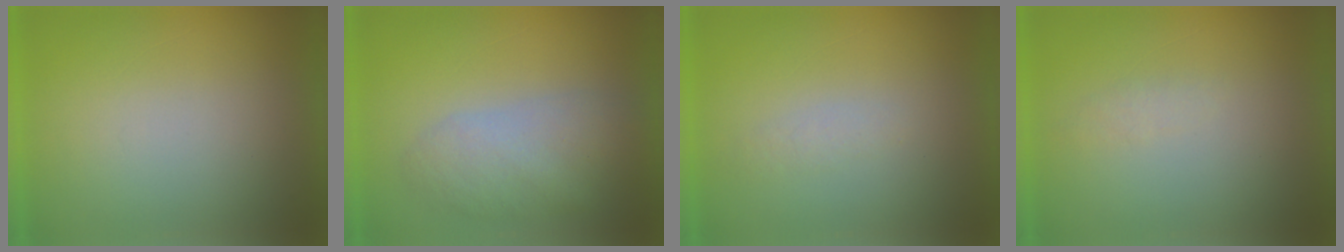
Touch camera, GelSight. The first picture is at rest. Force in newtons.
{"total": 5.4}
{"total": 1.3}
{"total": 1.2}